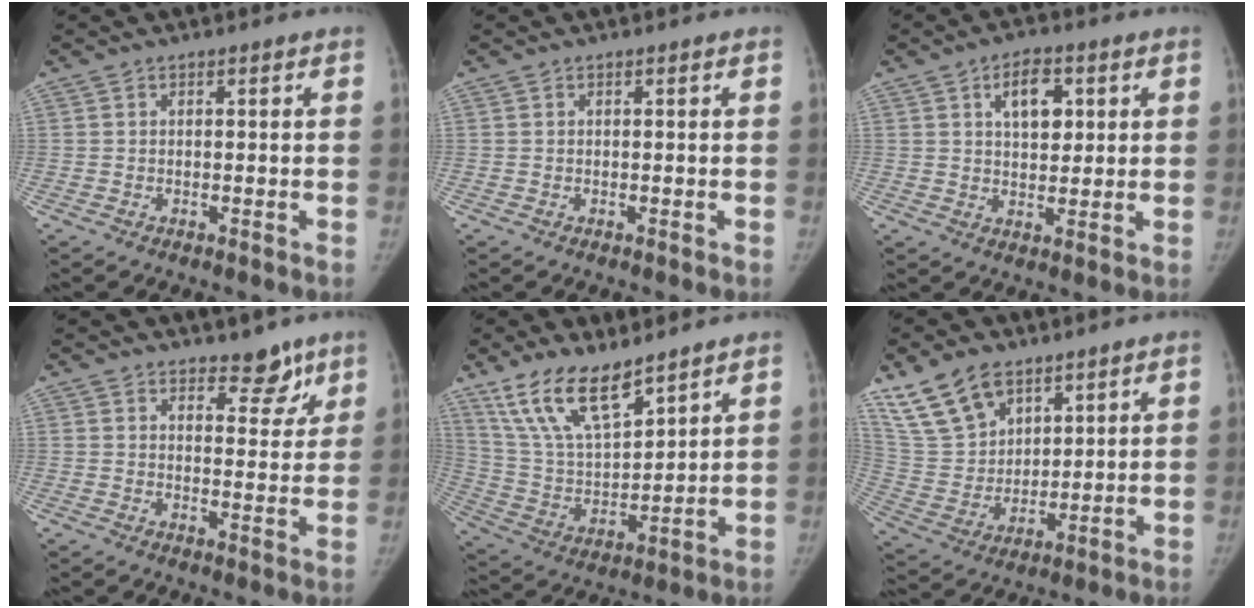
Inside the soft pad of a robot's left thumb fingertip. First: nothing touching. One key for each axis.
{"total": 0.0}
{"total": 7.5, "fx": 2.7, "fy": 4.5, "fz": 5.4, "tx": -0.056, "ty": -0.008, "tz": 0.042}
{"total": 5.6, "fx": 4.2, "fy": 2.9, "fz": 2.3, "tx": 0.008, "ty": -0.027, "tz": 0.058}
{"total": 15.1, "fx": 10.9, "fy": 5.5, "fz": 9.0, "tx": -0.145, "ty": -0.053, "tz": 0.224}
{"total": 13.8, "fx": 9.3, "fy": 8.2, "fz": 6.0, "tx": -0.095, "ty": -0.038, "tz": 0.199}